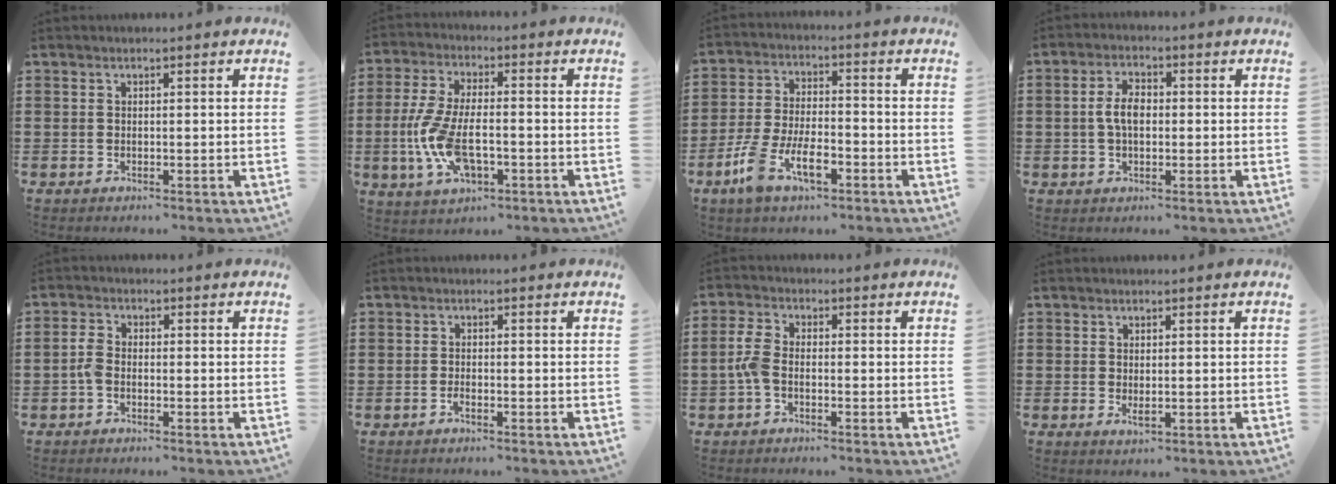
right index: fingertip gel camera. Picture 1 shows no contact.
{"total": 9.5, "force": [-2.3, 4.4, 8.1], "torque": [-0.194, -0.008, -0.048]}
{"total": 9.0, "force": [-4.4, 4.0, 6.7], "torque": [-0.162, -0.007, -0.085]}
{"total": 4.6, "force": [0.0, 2.4, 3.9], "torque": [-0.084, 0.007, -0.005]}
{"total": 2.3, "force": [-0.9, 1.2, 1.7], "torque": [-0.048, 0.000, -0.023]}
{"total": 1.1, "force": [-0.8, 0.2, 0.7], "torque": [-0.016, -0.004, -0.013]}
{"total": 3.6, "force": [-1.0, 1.8, 2.9], "torque": [-0.081, -0.003, -0.028]}
{"total": 1.3, "force": [0.1, 0.3, 1.3], "torque": [-0.025, -0.004, 0.004]}